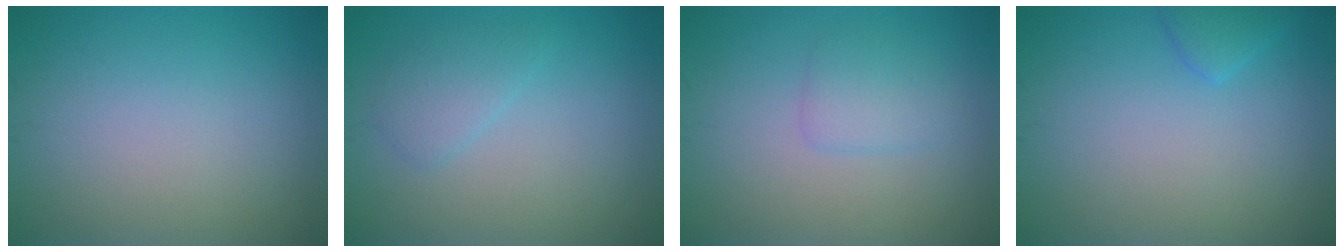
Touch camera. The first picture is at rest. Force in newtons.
{"total": 1.8, "press": 1.8, "slide": 0.1}
{"total": 1.8, "press": 1.8, "slide": 0.0}
{"total": 1.4, "press": 1.4, "slide": 0.1}